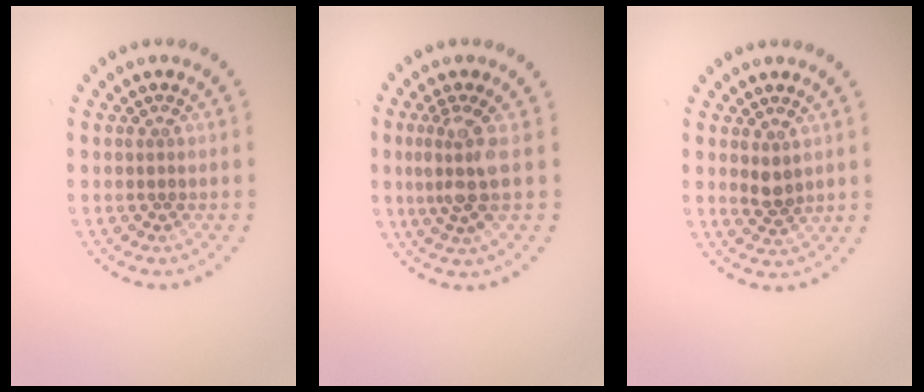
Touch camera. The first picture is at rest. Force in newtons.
{"total": 3.2, "press": 2.4, "slide": 2.0}
{"total": 1.5, "press": 1.3, "slide": 0.7}